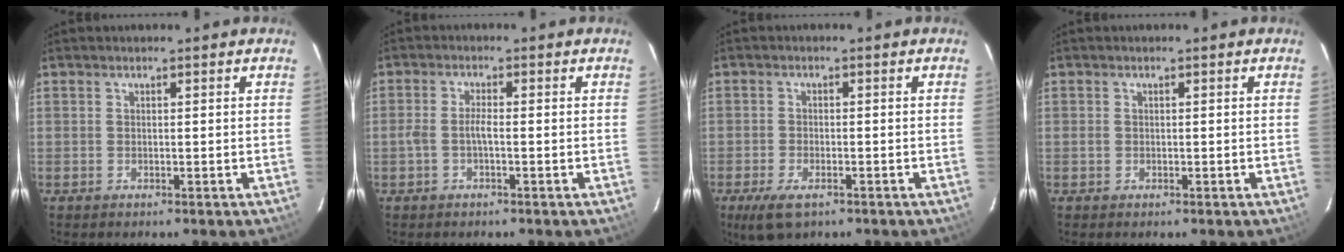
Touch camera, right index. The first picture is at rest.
{"total": 2.2, "force": [-0.9, 0.3, 2.0], "torque": [-0.044, 0.005, -0.017]}
{"total": 5.7, "force": [-3.5, 2.5, 3.8], "torque": [-0.091, -0.016, -0.063]}
{"total": 0.6, "force": [-0.2, 0.6, 0.2], "torque": [-0.002, 0.001, -0.003]}